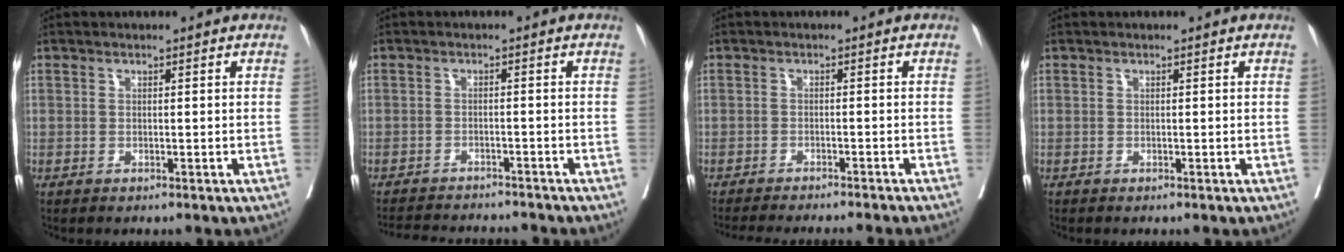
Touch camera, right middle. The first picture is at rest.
{"total": 9.6, "force": [-9.3, 0.5, 2.4], "torque": [-0.029, -0.001, -0.133]}
{"total": 12.8, "force": [-11.7, -0.2, 5.1], "torque": [-0.055, -0.027, -0.155]}
{"total": 0.0}